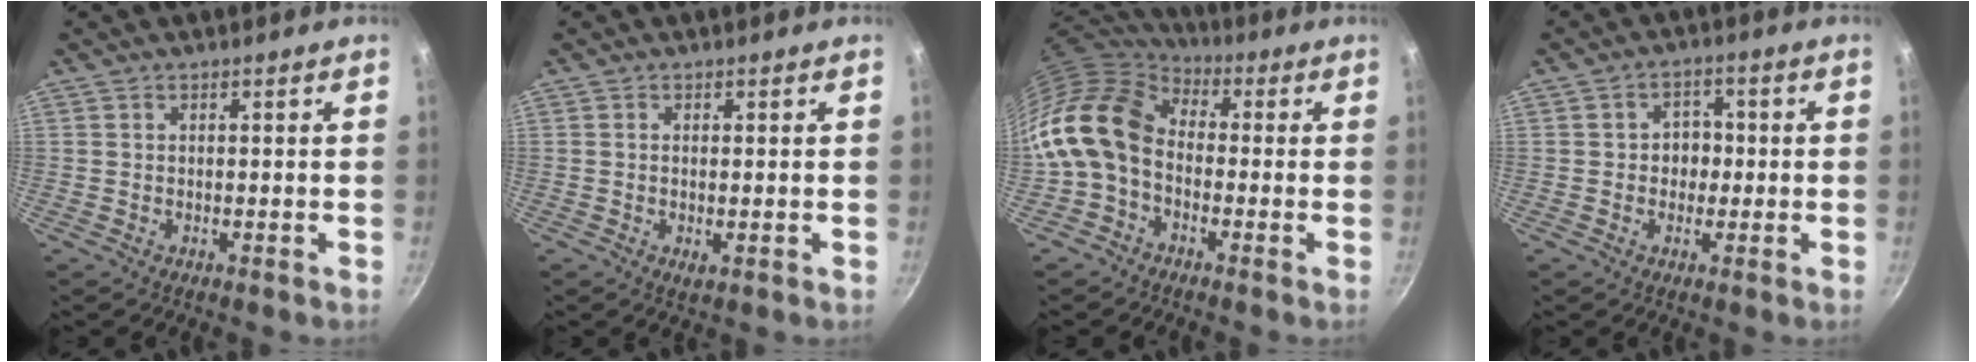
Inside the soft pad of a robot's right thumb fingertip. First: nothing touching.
{"total": 1.7, "force": [-0.2, 0.6, 1.5], "torque": [-0.028, -0.005, -0.004]}
{"total": 14.5, "force": [-1.6, 10.6, 9.7], "torque": [-0.177, 0.035, -0.051]}
{"total": 4.6, "force": [-0.2, 4.0, 2.4], "torque": [-0.002, 0.009, -0.007]}